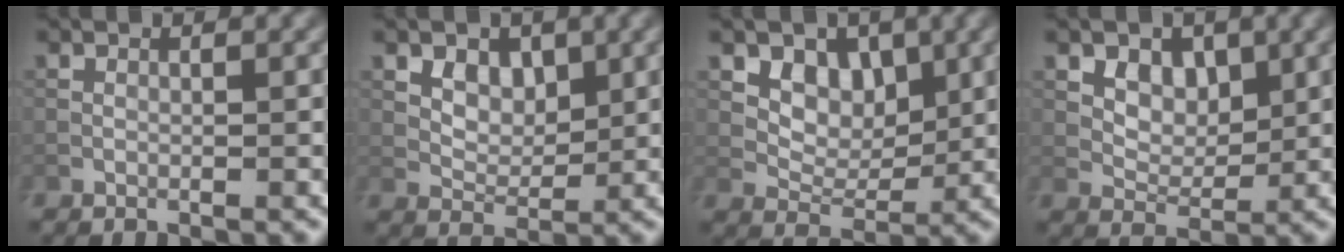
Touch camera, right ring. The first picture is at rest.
{"total": 2.8, "force": [1.1, 2.2, 1.5], "torque": [-0.029, -0.020, 0.034]}
{"total": 4.4, "force": [1.8, 3.4, 2.1], "torque": [-0.035, -0.024, 0.048]}
{"total": 3.3, "force": [1.4, 2.6, 1.7], "torque": [-0.031, -0.021, 0.043]}